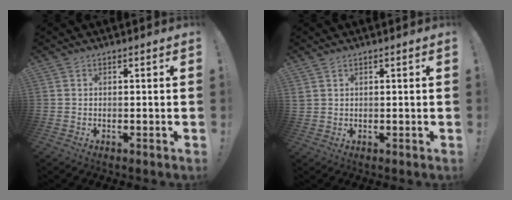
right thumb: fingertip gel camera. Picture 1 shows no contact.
{"total": 1.8, "force": [1.0, 1.3, 0.8], "torque": [-0.010, -0.002, 0.020]}